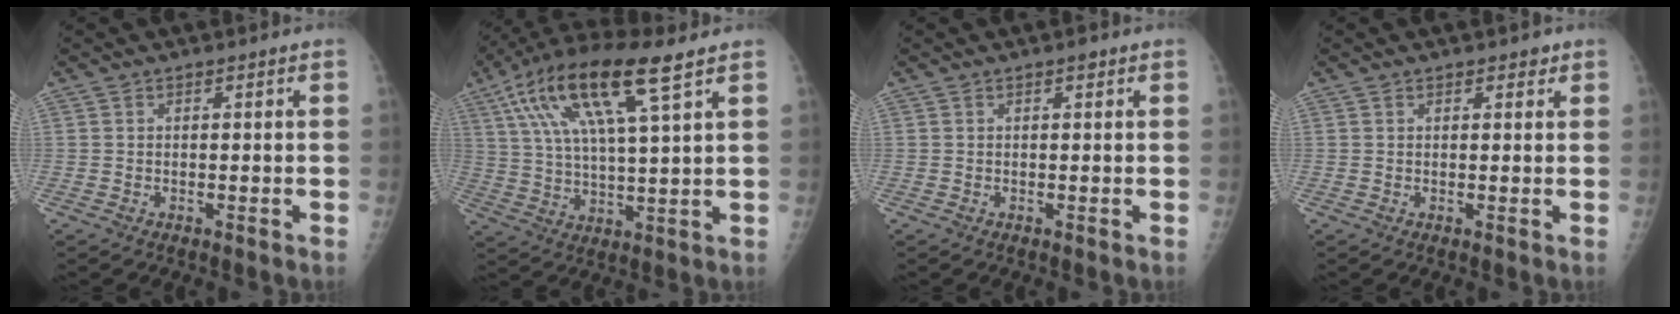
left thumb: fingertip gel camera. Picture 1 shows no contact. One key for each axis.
{"total": 16.9, "fx": 8.4, "fy": 3.7, "fz": 14.1, "tx": -0.276, "ty": -0.009, "tz": 0.157}
{"total": 0.8, "fx": 0.5, "fy": 0.4, "fz": 0.6, "tx": -0.006, "ty": 0.000, "tz": 0.004}
{"total": 1.4, "fx": 1.0, "fy": 0.9, "fz": 0.6, "tx": 0.005, "ty": -0.004, "tz": 0.008}